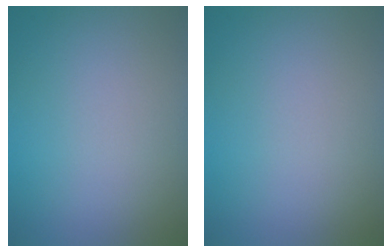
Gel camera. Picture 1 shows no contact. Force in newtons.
{"total": 0.0}